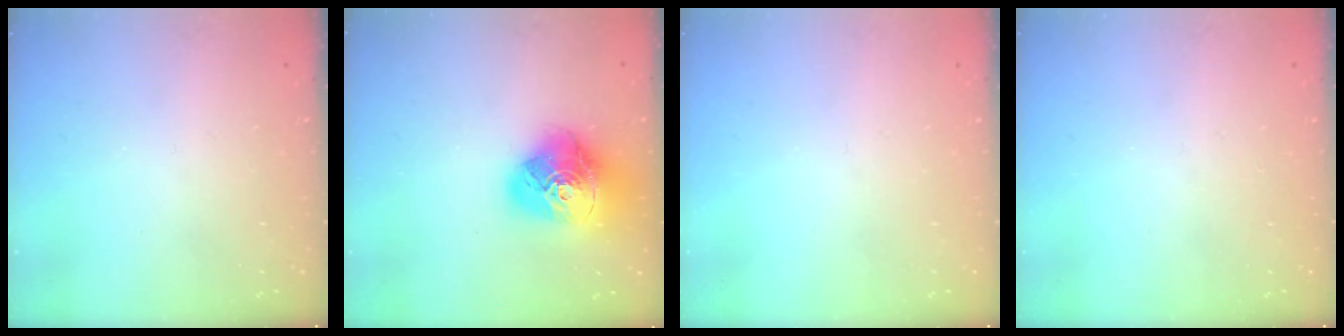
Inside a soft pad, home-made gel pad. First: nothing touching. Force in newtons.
{"total": 19.4, "press": 19.3, "slide": 2.3}
{"total": 0.0}
{"total": 0.0}